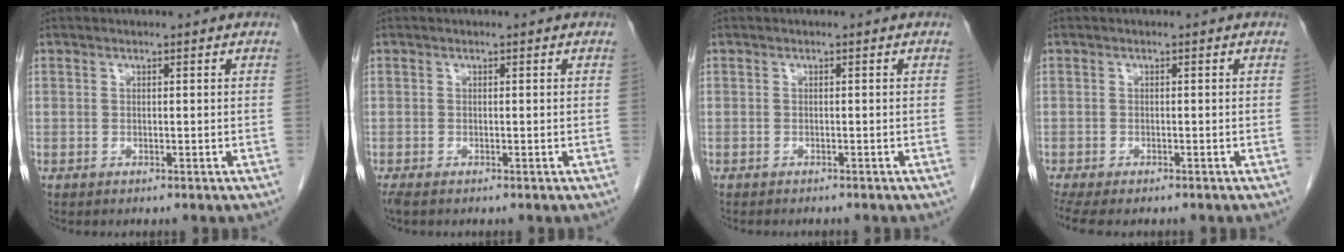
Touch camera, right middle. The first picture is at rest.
{"total": 1.3, "force": [-1.0, 0.3, 0.7], "torque": [-0.014, -0.005, -0.018]}
{"total": 2.8, "force": [-2.5, 0.6, 1.2], "torque": [-0.013, -0.004, -0.027]}
{"total": 6.4, "force": [-5.1, 2.1, 3.2], "torque": [-0.057, -0.005, -0.079]}